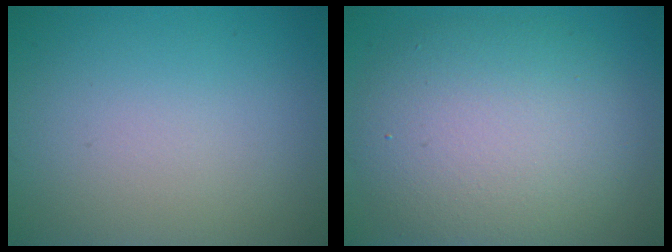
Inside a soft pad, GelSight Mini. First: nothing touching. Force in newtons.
{"total": 8.7, "press": 8.7, "slide": 0.7}